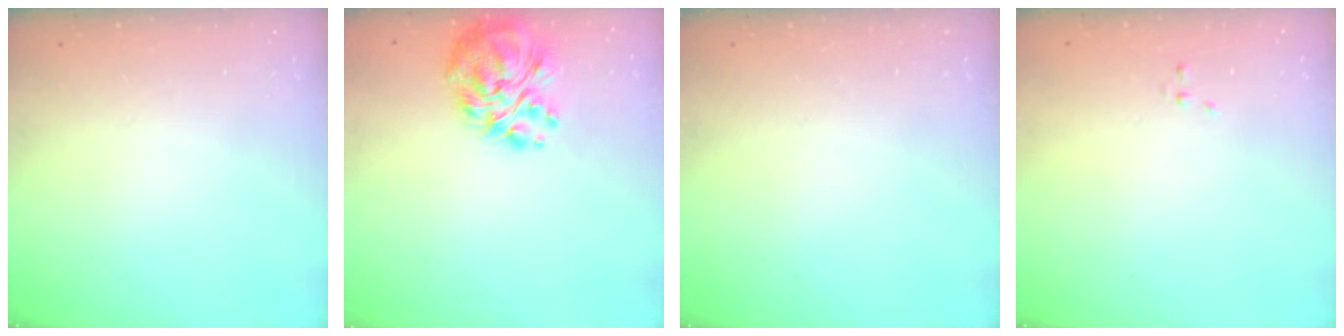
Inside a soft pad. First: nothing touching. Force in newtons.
{"total": 14.1, "press": 13.4, "slide": 4.3}
{"total": 0.0}
{"total": 0.0}